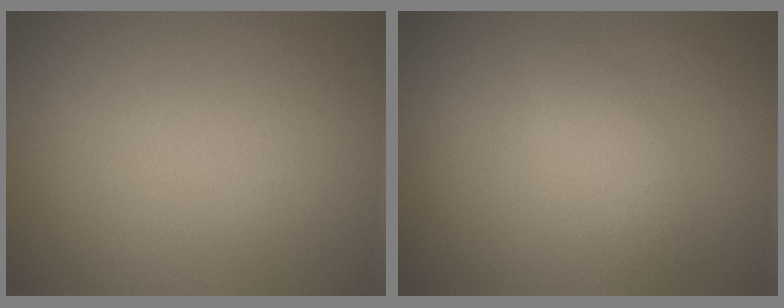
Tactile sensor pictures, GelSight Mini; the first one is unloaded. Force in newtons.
{"total": 2.4, "press": 2.4, "slide": 0.1}